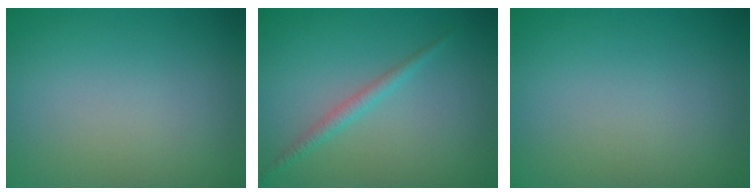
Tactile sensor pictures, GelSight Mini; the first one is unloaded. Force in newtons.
{"total": 1.4, "press": 1.4, "slide": 0.1}
{"total": 0.0}